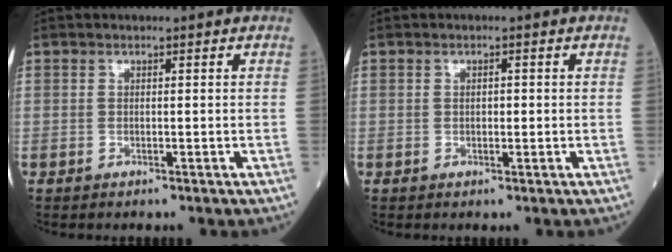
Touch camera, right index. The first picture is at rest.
{"total": 1.1, "force": [0.0, 0.6, 0.9], "torque": [-0.014, 0.002, 0.000]}